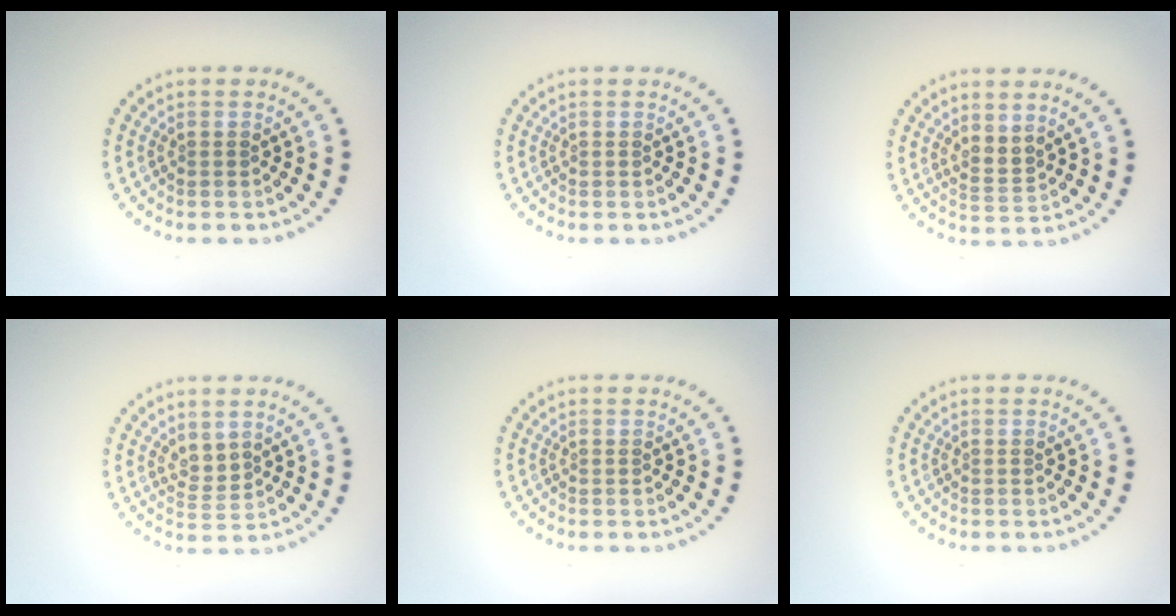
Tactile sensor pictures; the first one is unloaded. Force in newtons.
{"total": 0.0}
{"total": 2.0, "press": 1.4, "slide": 1.4}
{"total": 1.6, "press": 1.3, "slide": 0.9}
{"total": 0.0}
{"total": 0.0}